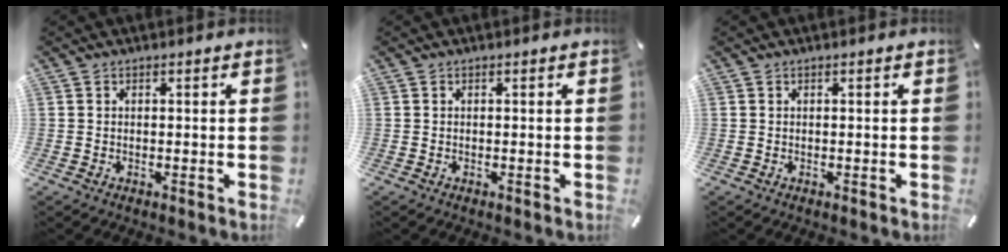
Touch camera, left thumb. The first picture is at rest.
{"total": 0.0}
{"total": 0.0}